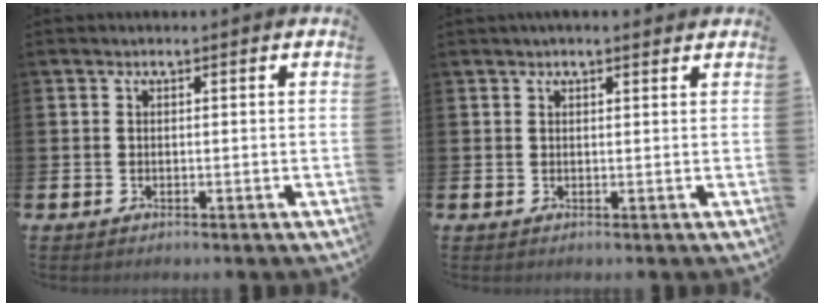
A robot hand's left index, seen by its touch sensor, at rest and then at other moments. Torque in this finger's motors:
{"motor_torque": [0.93, -1.20, 0.26, 0.13]}